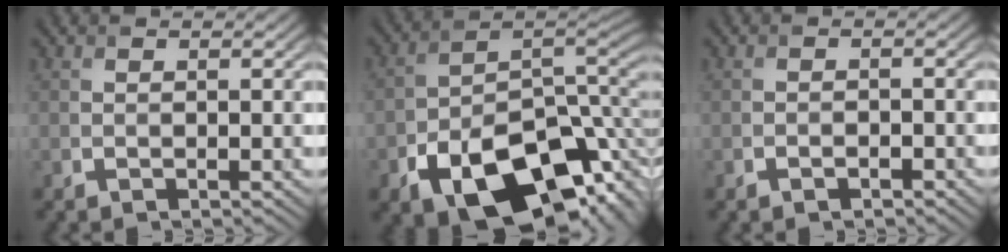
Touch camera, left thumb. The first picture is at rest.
{"total": 16.4, "force": [-7.4, 10.0, 10.6], "torque": [-0.160, -0.041, -0.097]}
{"total": 1.0, "force": [-0.8, 0.4, 0.4], "torque": [-0.006, -0.001, -0.015]}